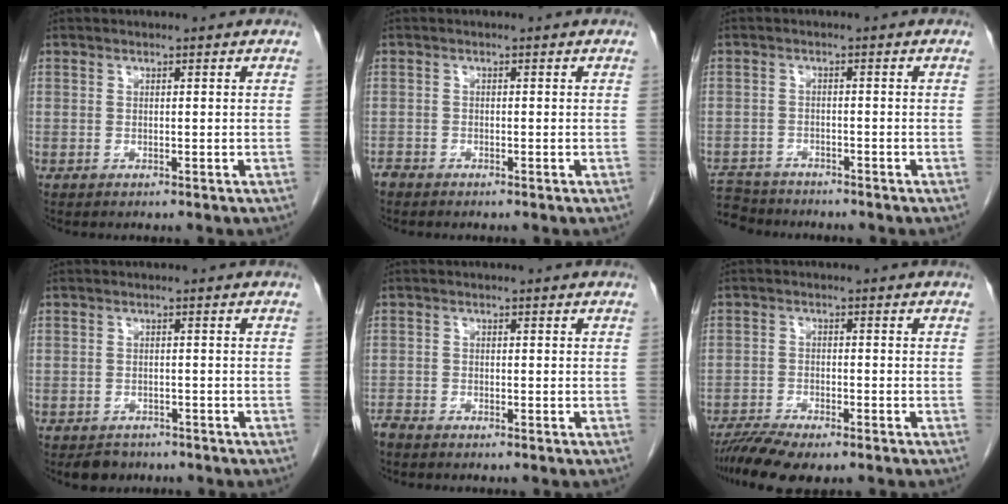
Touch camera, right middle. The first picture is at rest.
{"total": 1.0, "force": [-1.0, 0.4, 0.0], "torque": [-0.005, 0.000, -0.019]}
{"total": 7.4, "force": [-6.9, 2.5, 0.8], "torque": [-0.023, 0.002, -0.116]}
{"total": 2.8, "force": [-2.3, 1.6, 0.3], "torque": [-0.010, 0.002, -0.032]}
{"total": 1.6, "force": [-1.5, 0.3, 0.3], "torque": [-0.011, -0.003, -0.028]}
{"total": 6.5, "force": [-5.2, 1.0, 3.7], "torque": [-0.066, -0.010, -0.090]}